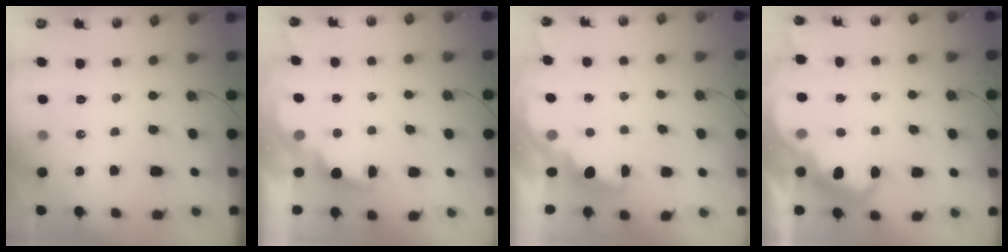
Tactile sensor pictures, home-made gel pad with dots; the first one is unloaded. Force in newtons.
{"total": 2.0, "press": 1.9, "slide": 0.8}
{"total": 2.1, "press": 2.0, "slide": 0.8}
{"total": 8.8, "press": 8.7, "slide": 0.6}